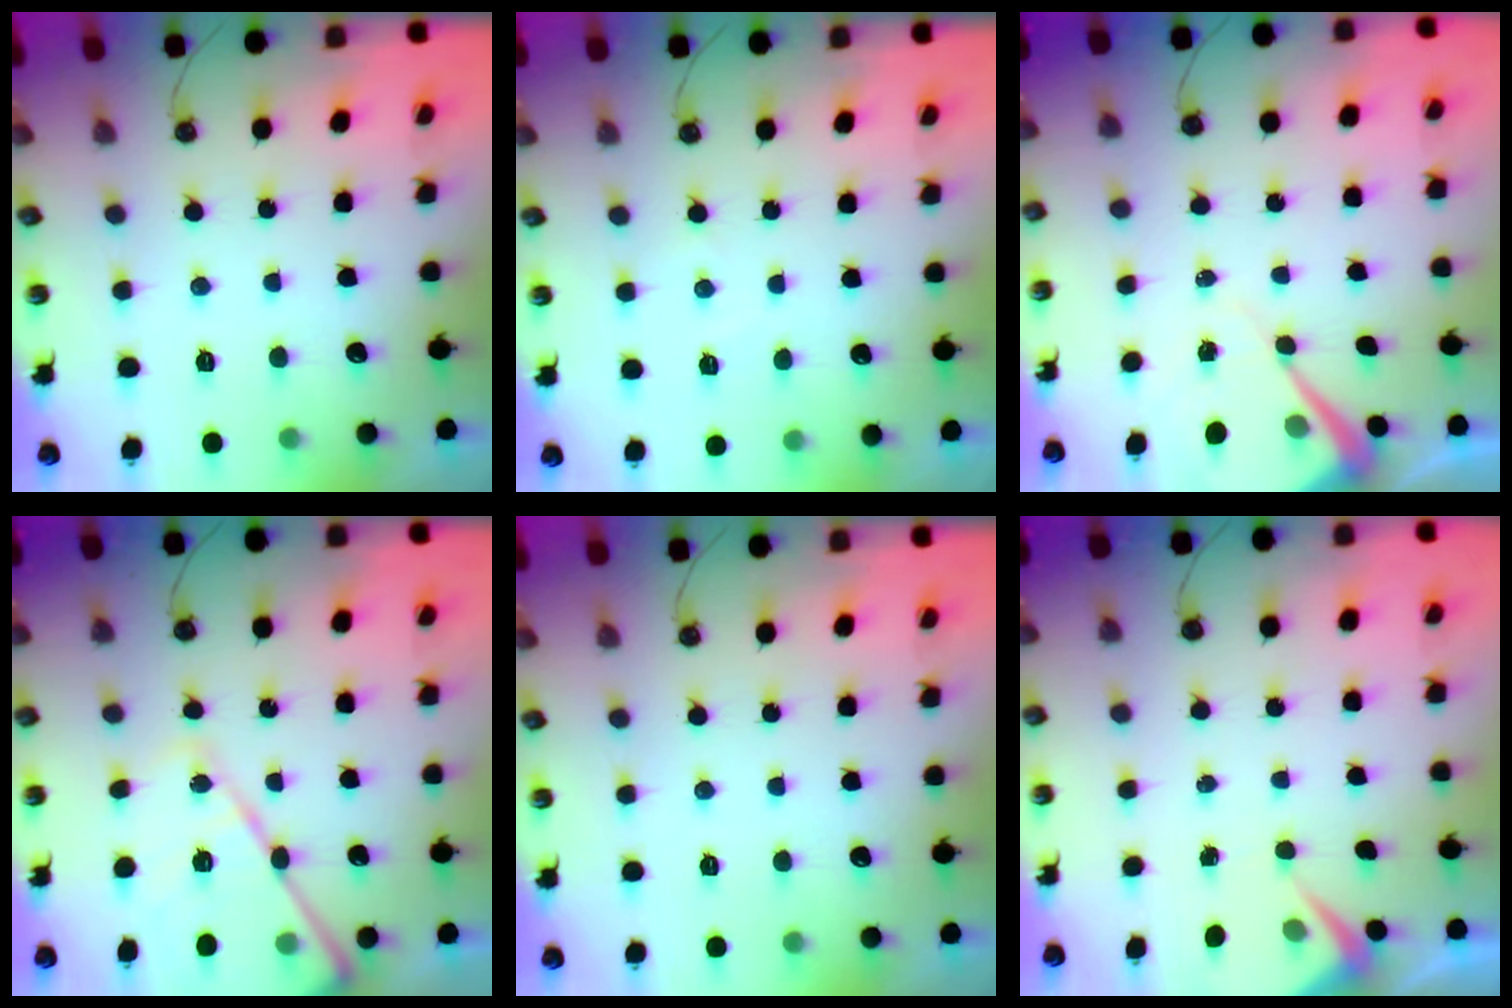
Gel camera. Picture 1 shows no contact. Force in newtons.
{"total": 3.7, "press": 3.7, "slide": 0.6}
{"total": 7.5, "press": 7.5, "slide": 0.5}
{"total": 19.0, "press": 18.9, "slide": 1.7}
{"total": 0.0}
{"total": 3.9, "press": 3.8, "slide": 0.5}